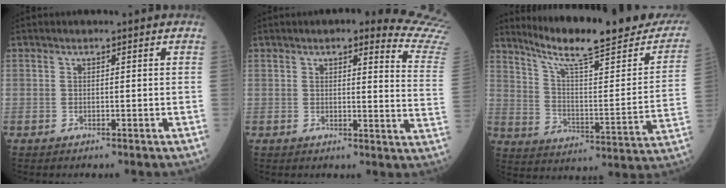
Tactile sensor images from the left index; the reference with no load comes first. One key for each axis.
{"total": 14.5, "fx": 13.6, "fy": 0.8, "fz": 4.9, "tx": -0.031, "ty": -0.085, "tz": 0.114}
{"total": 24.2, "fx": 20.5, "fy": 3.0, "fz": 12.5, "tx": -0.189, "ty": -0.044, "tz": 0.281}